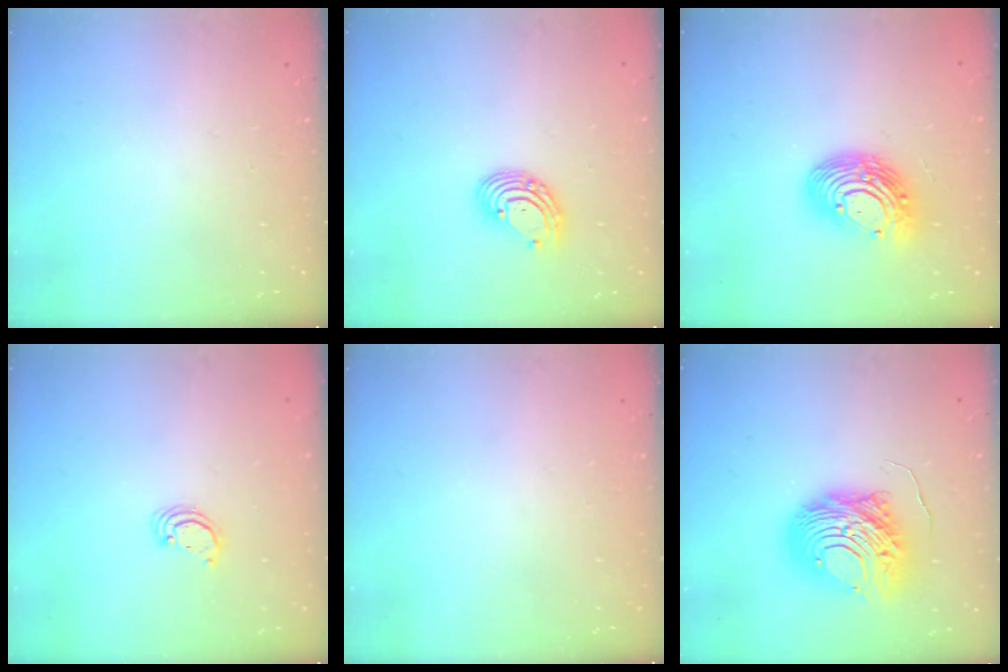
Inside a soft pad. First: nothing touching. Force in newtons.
{"total": 7.3, "press": 7.3, "slide": 0.8}
{"total": 14.5, "press": 14.4, "slide": 1.3}
{"total": 2.2, "press": 2.2, "slide": 0.2}
{"total": 0.0}
{"total": 14.1, "press": 14.0, "slide": 1.3}